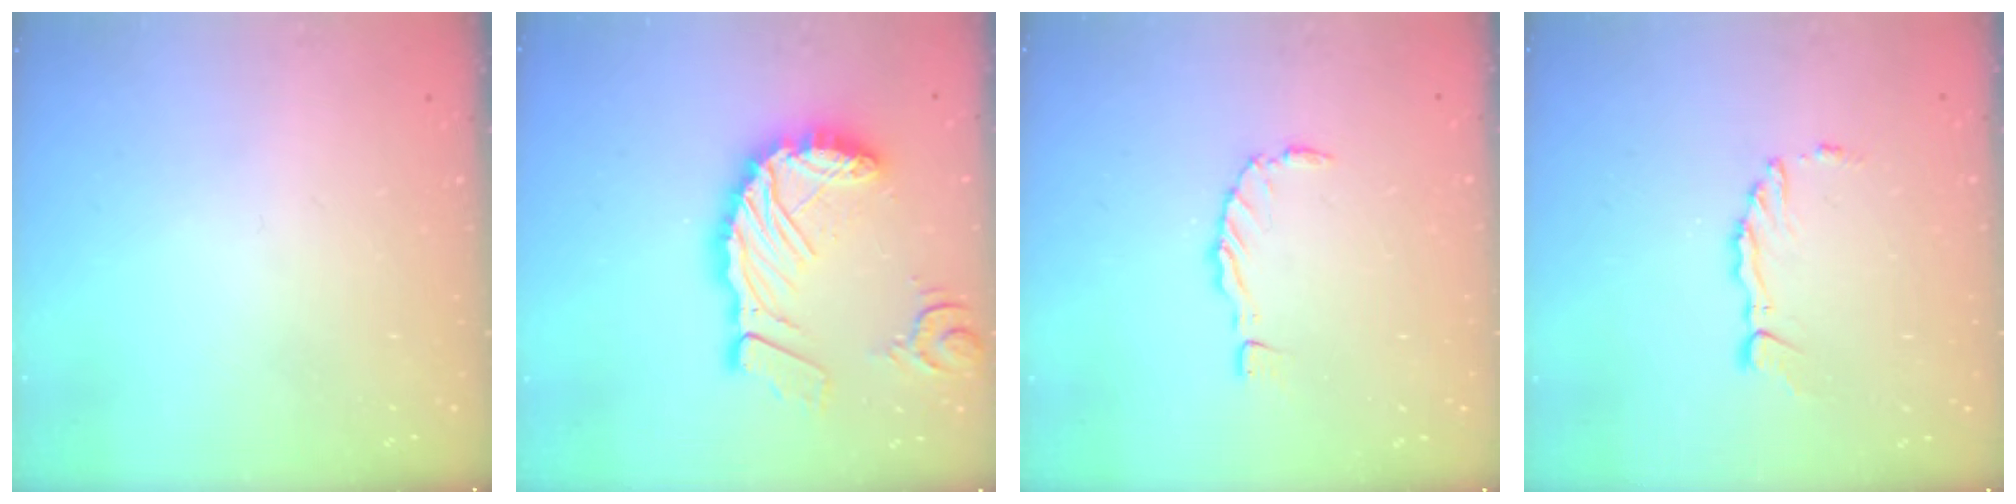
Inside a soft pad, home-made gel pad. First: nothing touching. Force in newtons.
{"total": 14.7, "press": 14.6, "slide": 1.8}
{"total": 0.0}
{"total": 3.6, "press": 3.5, "slide": 0.5}